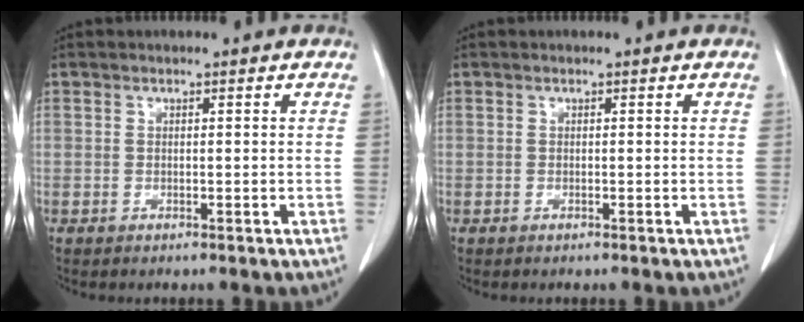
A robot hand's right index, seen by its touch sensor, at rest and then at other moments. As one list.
[{"total": 0.0}]